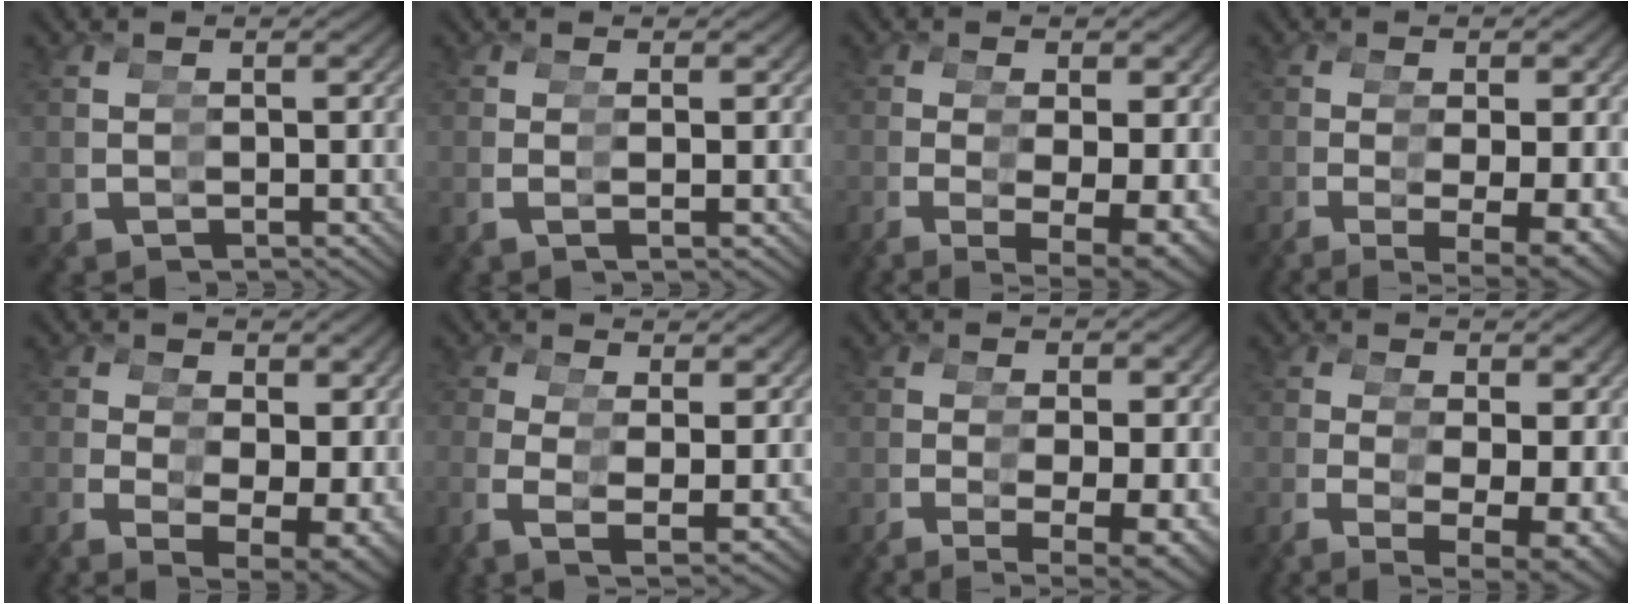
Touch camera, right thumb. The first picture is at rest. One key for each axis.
{"total": 1.9, "fx": 0.4, "fy": -1.8, "fz": 0.5, "tx": 0.002, "ty": 0.020, "tz": 0.001}
{"total": 4.8, "fx": -0.5, "fy": 0.5, "fz": 4.7, "tx": -0.065, "ty": 0.007, "tz": -0.006}
{"total": 4.5, "fx": -0.6, "fy": 0.0, "fz": 4.5, "tx": -0.060, "ty": 0.007, "tz": -0.007}
{"total": 4.2, "fx": -0.2, "fy": 1.8, "fz": 3.8, "tx": -0.058, "ty": -0.007, "tz": 0.007}
{"total": 2.0, "fx": 1.2, "fy": -0.1, "fz": 1.6, "tx": -0.020, "ty": 0.016, "tz": 0.014}
{"total": 4.3, "fx": -0.9, "fy": 0.5, "fz": 4.2, "tx": -0.062, "ty": 0.001, "tz": -0.007}
{"total": 4.5, "fx": -0.3, "fy": 0.8, "fz": 4.4, "tx": -0.059, "ty": 0.005, "tz": -0.002}